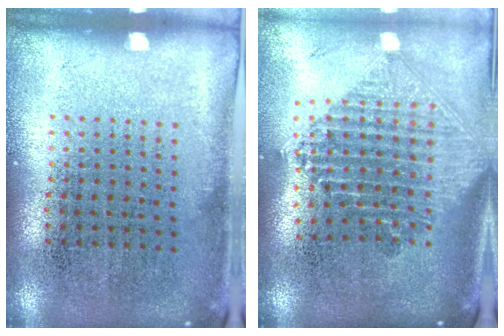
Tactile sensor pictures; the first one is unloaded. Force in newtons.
{"total": 2.2, "press": 1.7, "slide": 1.4}